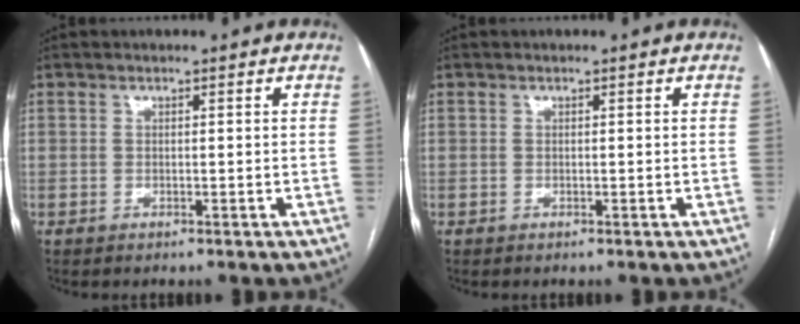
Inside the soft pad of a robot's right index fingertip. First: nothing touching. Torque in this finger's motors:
{"motor_torque": [0.00, 0.00, 0.00, 0.00]}